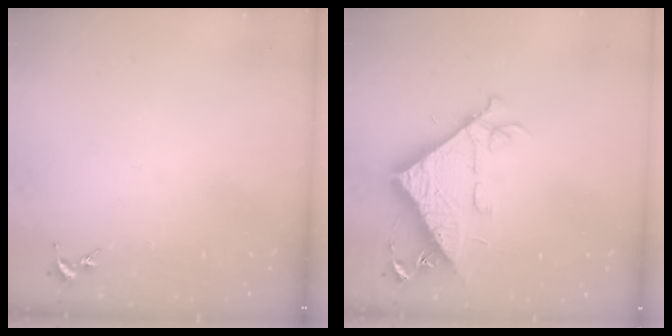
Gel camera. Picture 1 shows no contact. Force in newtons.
{"total": 9.8, "press": 9.7, "slide": 1.2}